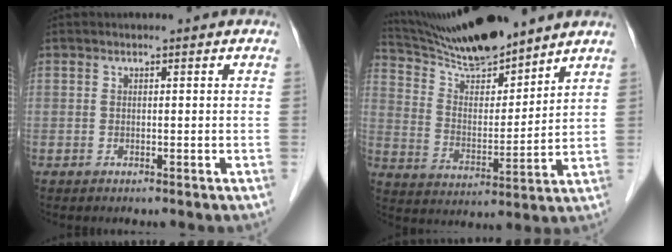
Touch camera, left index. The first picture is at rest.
{"total": 13.9, "force": [12.7, 1.2, 5.4], "torque": [-0.101, 0.004, 0.237]}